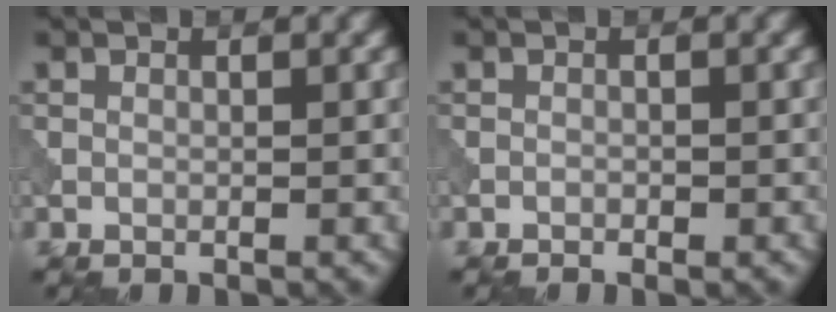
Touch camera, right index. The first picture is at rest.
{"total": 0.5, "force": [-0.4, 0.2, 0.2], "torque": [-0.001, 0.000, -0.007]}